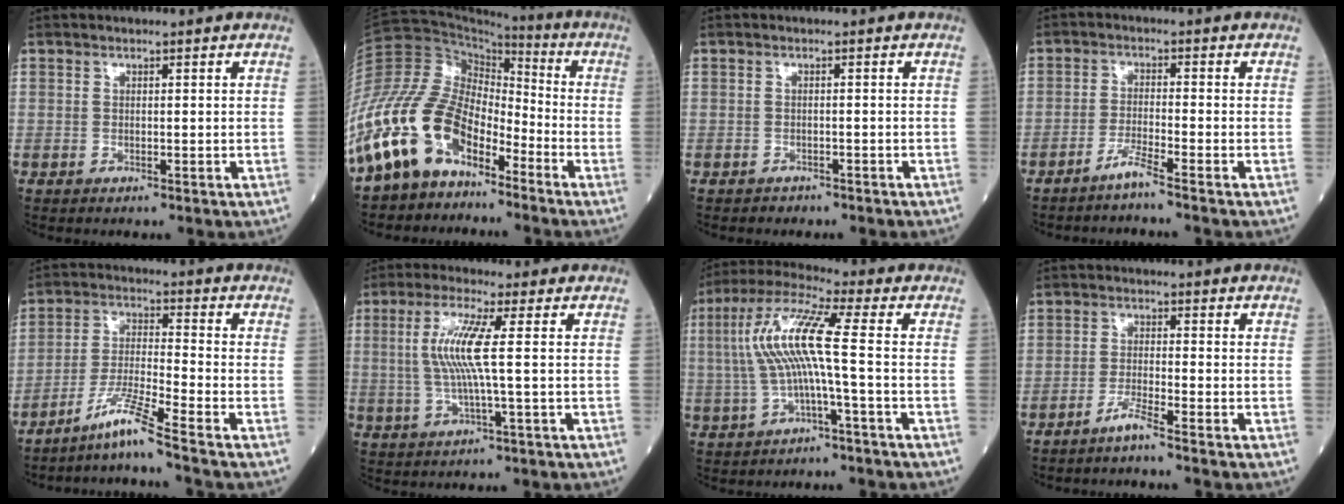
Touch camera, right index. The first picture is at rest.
{"total": 17.6, "force": [-12.1, 8.7, 9.5], "torque": [-0.212, 0.032, -0.232]}
{"total": 1.5, "force": [-1.3, 0.6, 0.2], "torque": [-0.012, 0.000, -0.018]}
{"total": 3.1, "force": [-2.6, -0.9, 1.5], "torque": [-0.034, -0.008, -0.055]}
{"total": 7.1, "force": [-5.7, -1.9, 3.8], "torque": [-0.080, -0.023, -0.115]}
{"total": 7.5, "force": [0.8, -0.4, 7.4], "torque": [-0.163, 0.003, 0.014]}
{"total": 10.2, "force": [-0.2, 0.2, 10.2], "torque": [-0.216, 0.028, -0.008]}
{"total": 2.8, "force": [-2.4, -0.8, 1.4], "torque": [-0.032, -0.006, -0.051]}